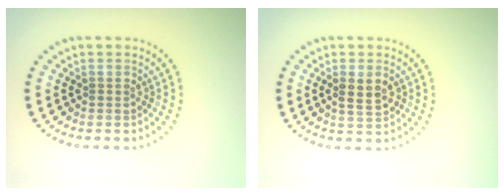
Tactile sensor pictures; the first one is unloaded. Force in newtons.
{"total": 2.3, "press": 2.2, "slide": 0.3}